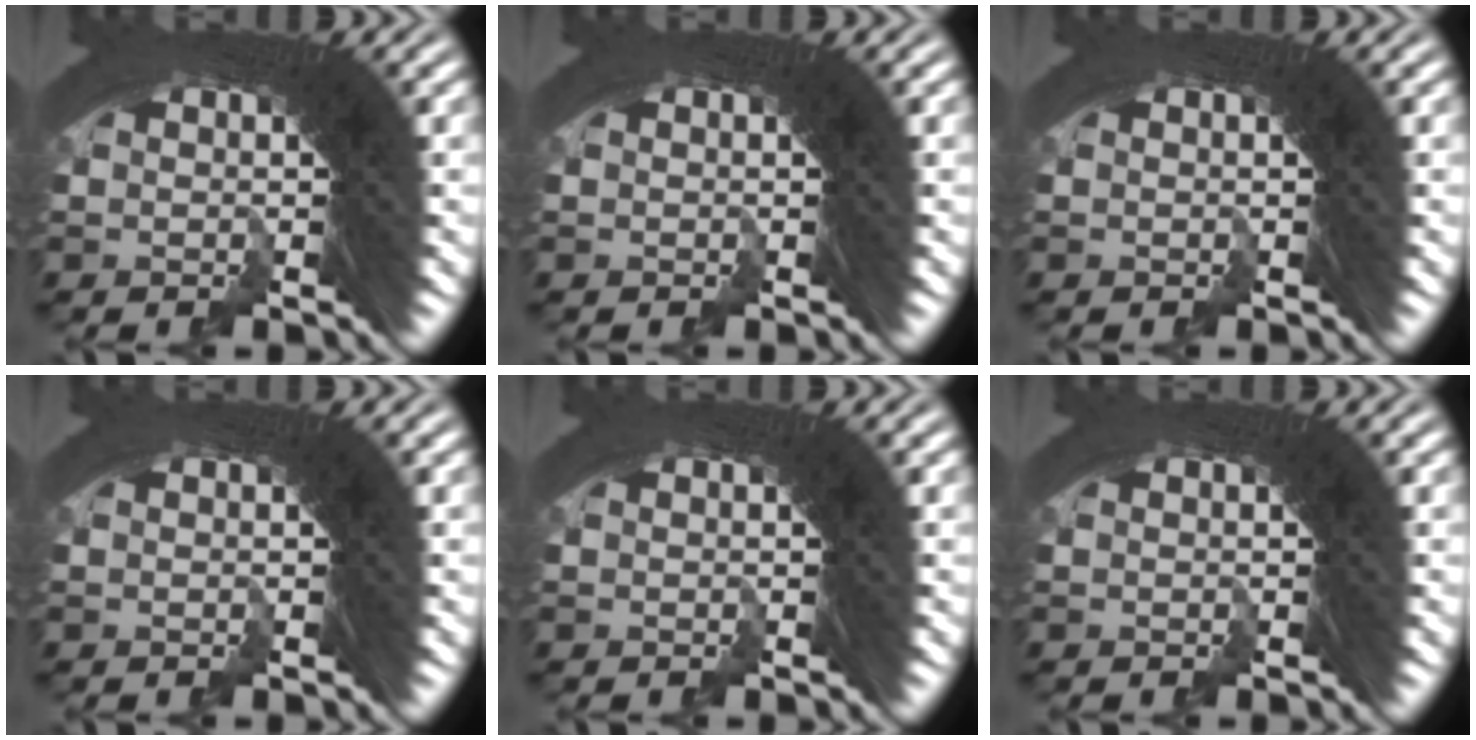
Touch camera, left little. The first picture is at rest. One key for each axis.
{"total": 0.0}
{"total": 0.0}
{"total": 0.0}
{"total": 0.0}
{"total": 0.0}